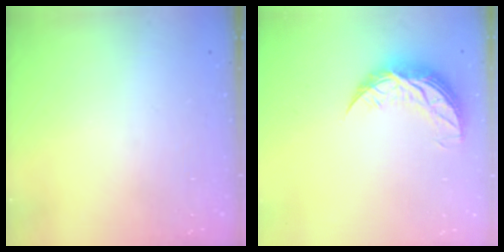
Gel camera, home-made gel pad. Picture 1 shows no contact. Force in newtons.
{"total": 8.9, "press": 8.9, "slide": 0.5}